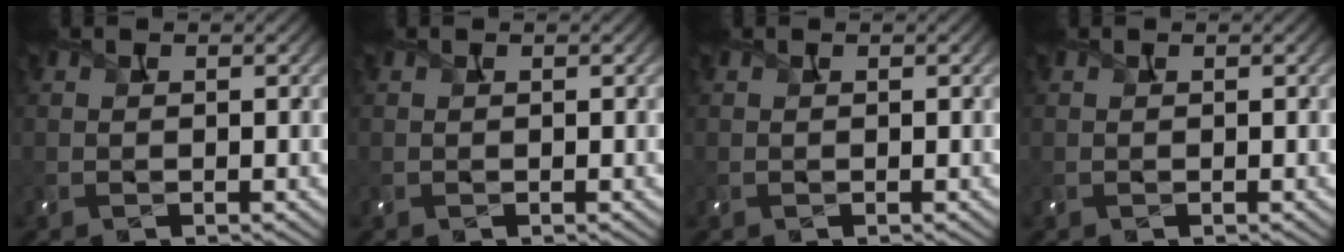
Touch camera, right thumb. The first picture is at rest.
{"total": 0.0}
{"total": 0.0}
{"total": 0.0}